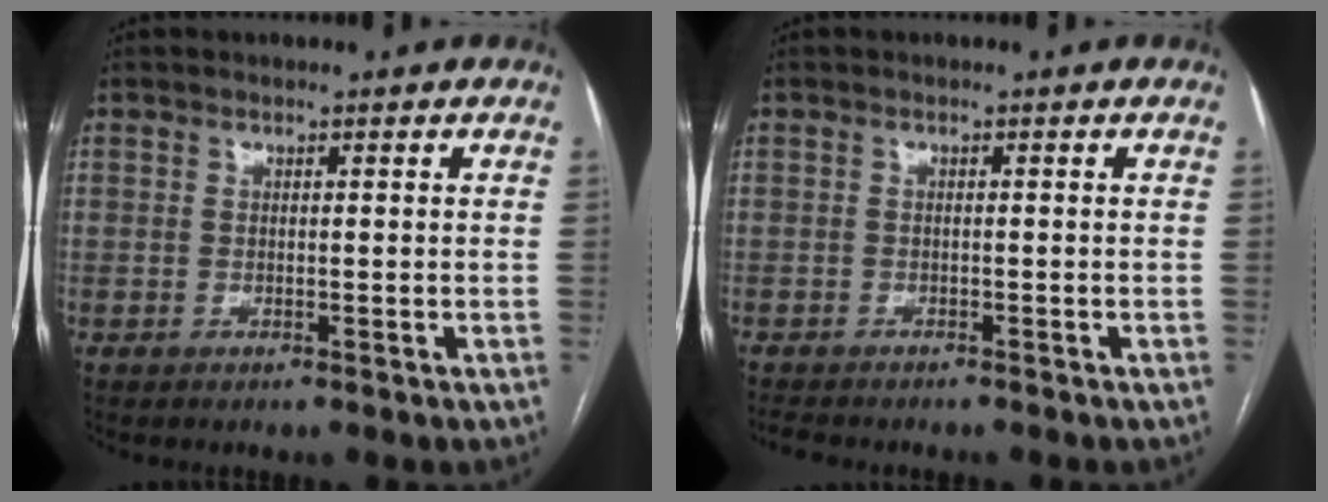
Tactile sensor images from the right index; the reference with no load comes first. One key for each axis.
{"total": 3.7, "fx": -3.4, "fy": 1.1, "fz": 1.2, "tx": -0.019, "ty": -0.008, "tz": -0.050}